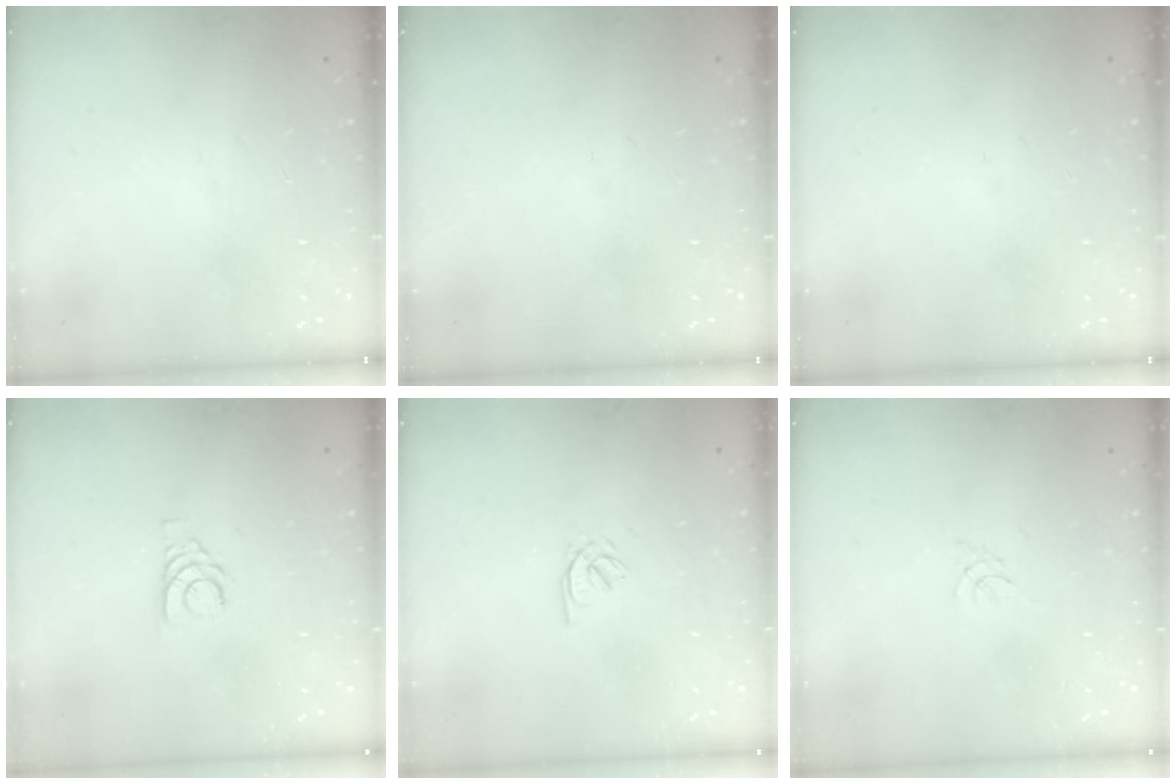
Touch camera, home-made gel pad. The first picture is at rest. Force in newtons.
{"total": 0.0}
{"total": 0.0}
{"total": 3.8, "press": 3.8, "slide": 0.4}
{"total": 2.1, "press": 2.0, "slide": 0.5}
{"total": 0.0}